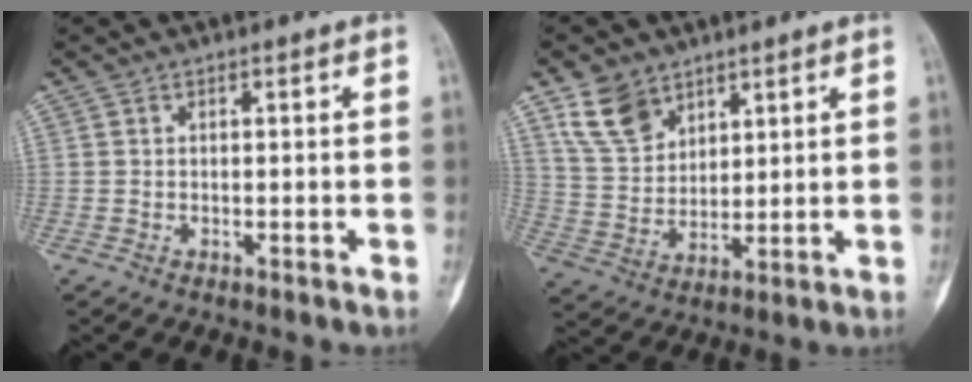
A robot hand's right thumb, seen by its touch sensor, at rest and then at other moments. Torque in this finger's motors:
{"motor_torque": [-0.71, 0.71, -0.03, 0.24, 0.02]}